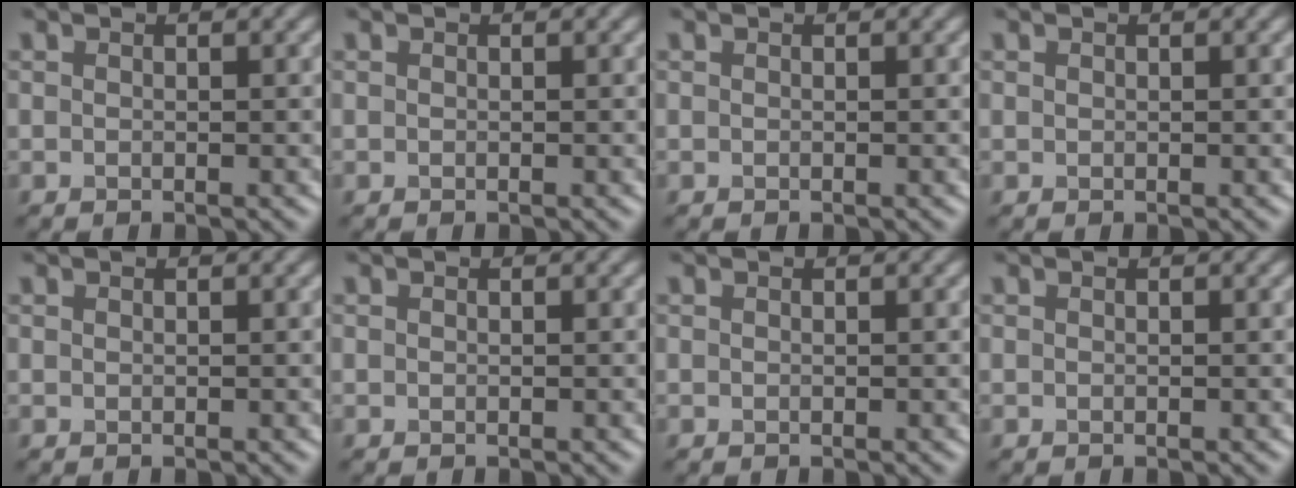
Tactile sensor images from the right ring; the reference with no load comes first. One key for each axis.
{"total": 0.0}
{"total": 0.0}
{"total": 0.0}
{"total": 0.0}
{"total": 0.0}
{"total": 0.0}
{"total": 0.0}